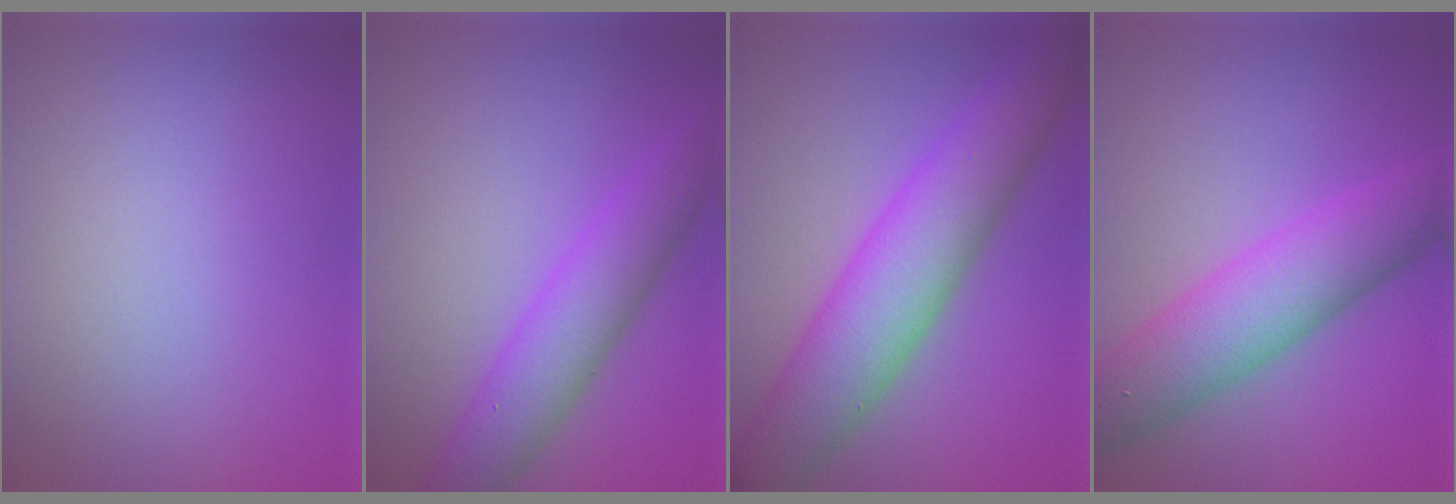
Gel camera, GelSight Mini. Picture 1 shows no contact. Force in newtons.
{"total": 5.3, "press": 5.3, "slide": 0.1}
{"total": 9.0, "press": 9.0, "slide": 0.3}
{"total": 7.8, "press": 7.8, "slide": 0.2}